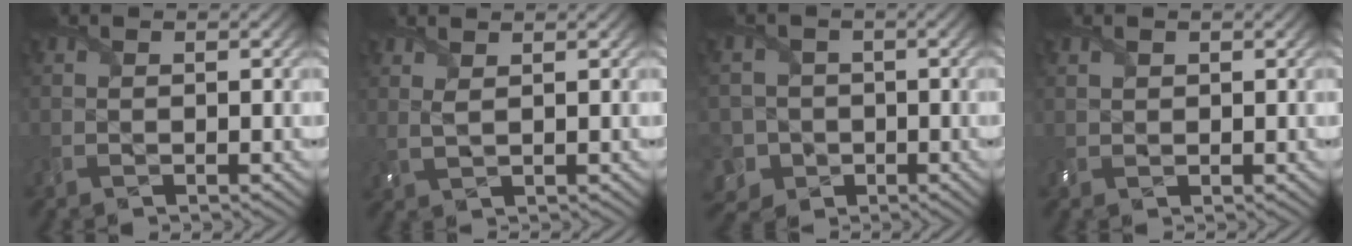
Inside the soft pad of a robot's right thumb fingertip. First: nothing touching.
{"total": 1.6, "force": [1.2, 0.3, 1.1], "torque": [-0.035, 0.000, 0.028]}
{"total": 6.6, "force": [-1.7, 6.2, 1.2], "torque": [-0.050, -0.009, -0.058]}
{"total": 1.1, "force": [0.7, 0.7, 0.4], "torque": [-0.014, 0.002, 0.017]}